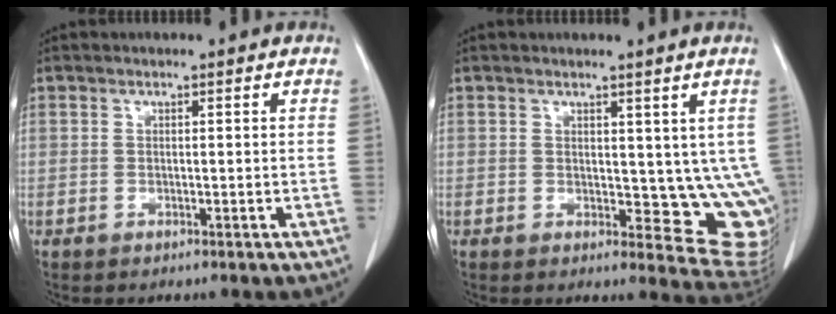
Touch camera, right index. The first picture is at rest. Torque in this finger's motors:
{"motor_torque": [0.17, 0.22, 0.14, 0.00]}